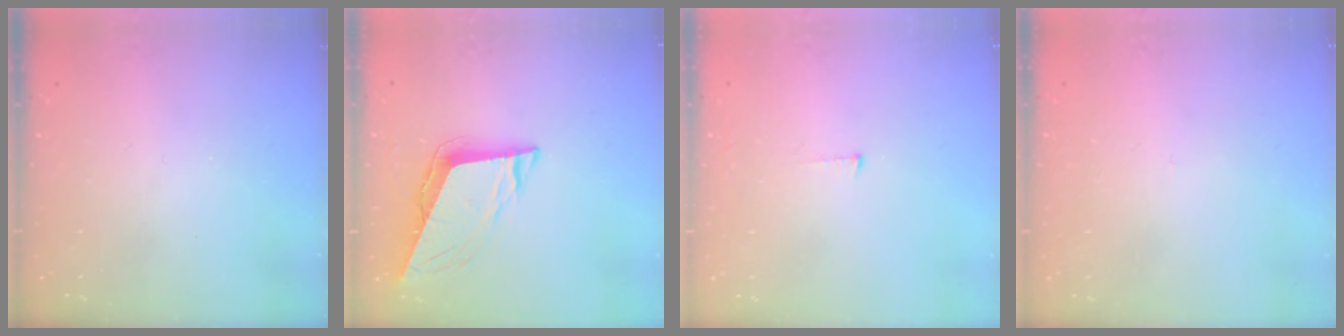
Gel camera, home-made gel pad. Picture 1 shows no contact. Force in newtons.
{"total": 10.4, "press": 9.8, "slide": 3.5}
{"total": 3.0, "press": 3.0, "slide": 0.3}
{"total": 2.7, "press": 2.7, "slide": 0.3}